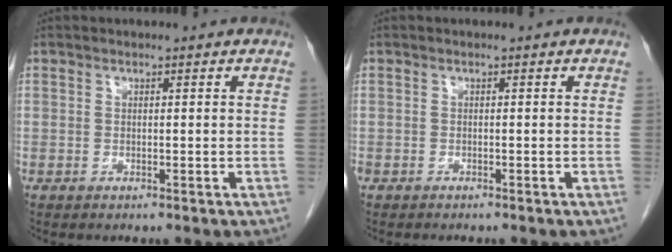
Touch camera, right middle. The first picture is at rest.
{"total": 2.4, "force": [-2.0, 0.9, 1.0], "torque": [-0.019, -0.006, -0.027]}